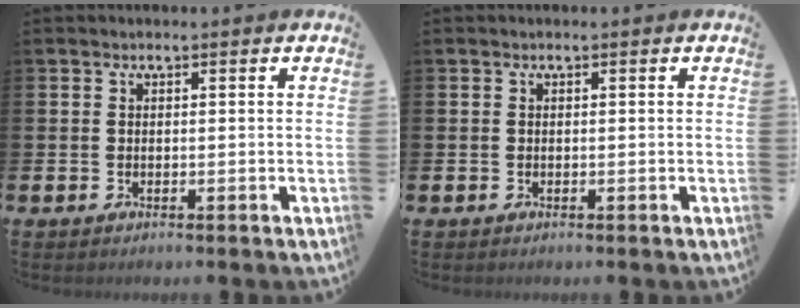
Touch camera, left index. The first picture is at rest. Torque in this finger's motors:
{"motor_torque": [0.00, 0.00, 0.00, 0.00]}